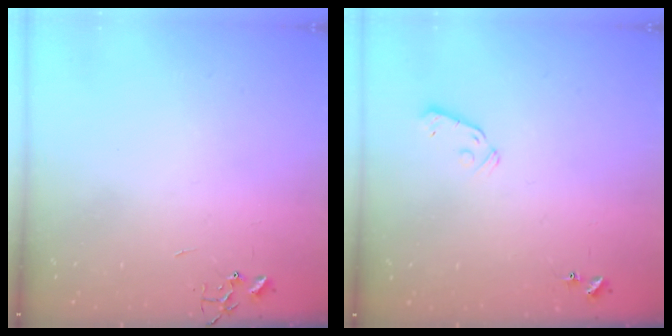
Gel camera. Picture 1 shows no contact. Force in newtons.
{"total": 5.3, "press": 5.3, "slide": 0.7}